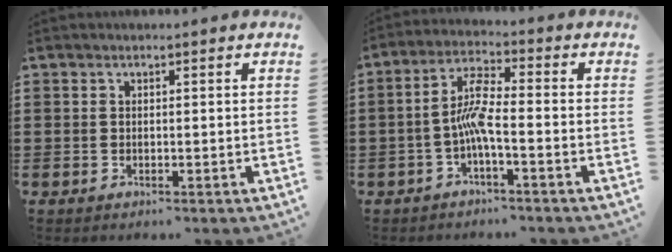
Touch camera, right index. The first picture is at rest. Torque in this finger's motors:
{"motor_torque": [1.40, -0.68, 0.69, 0.20]}